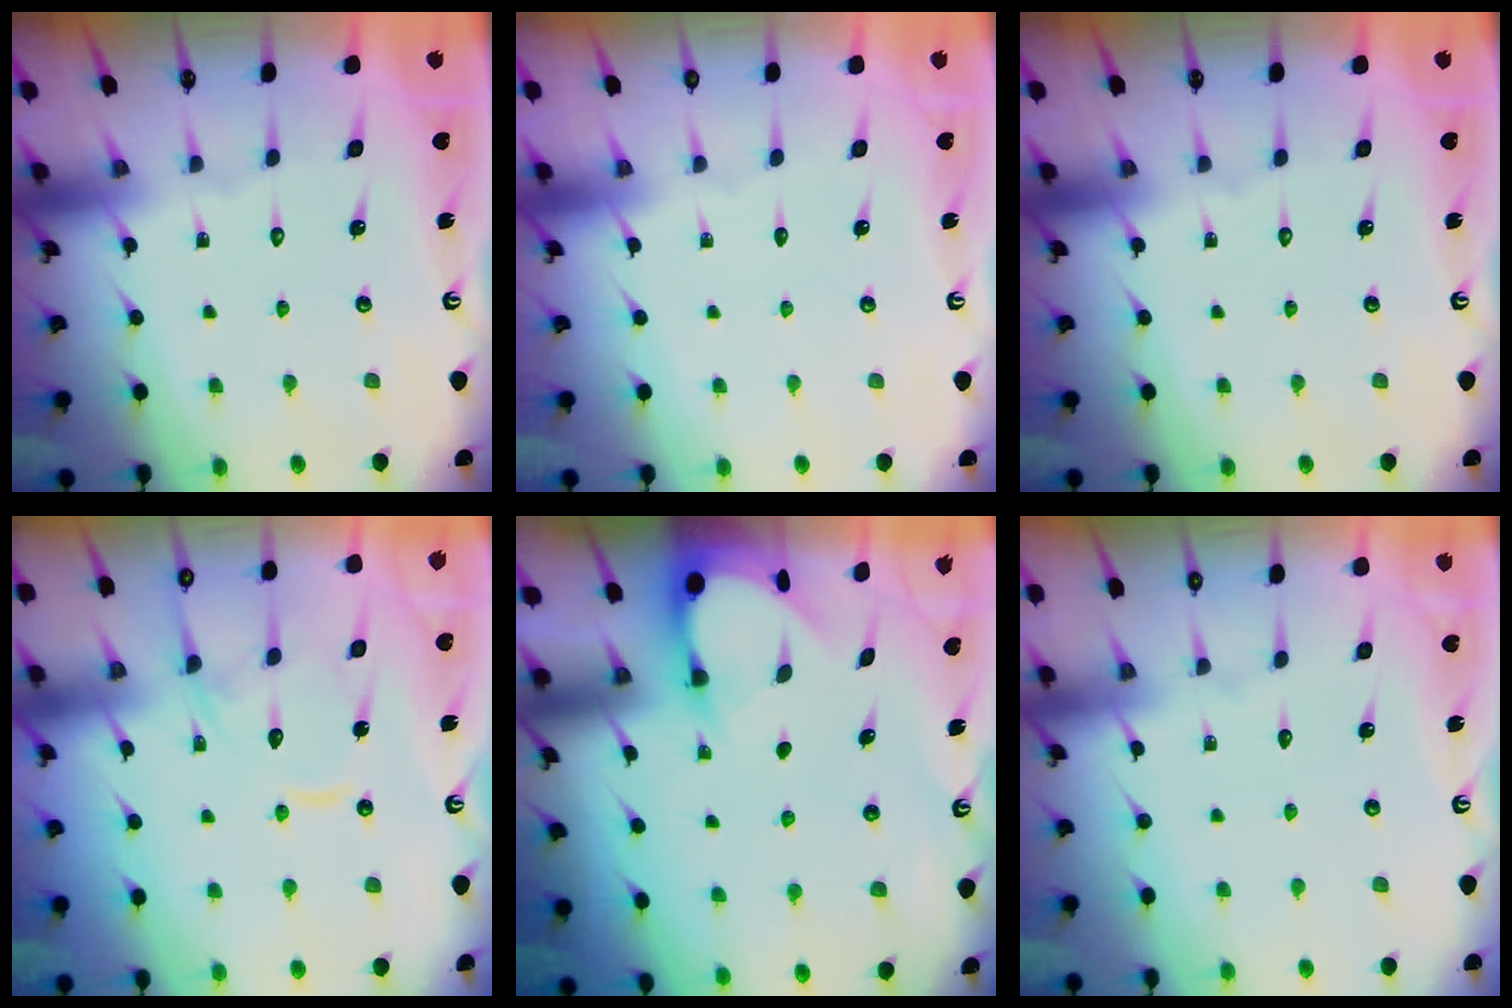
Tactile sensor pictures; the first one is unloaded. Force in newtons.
{"total": 0.0}
{"total": 0.0}
{"total": 12.0, "press": 12.0, "slide": 1.2}
{"total": 3.5, "press": 3.5, "slide": 0.5}
{"total": 2.0, "press": 2.0, "slide": 0.3}